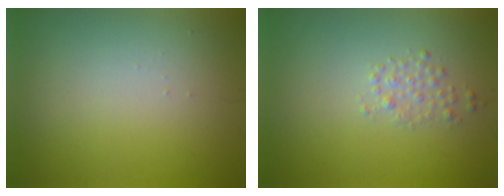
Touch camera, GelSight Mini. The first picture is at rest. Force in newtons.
{"total": 1.3, "press": 1.3, "slide": 0.0}